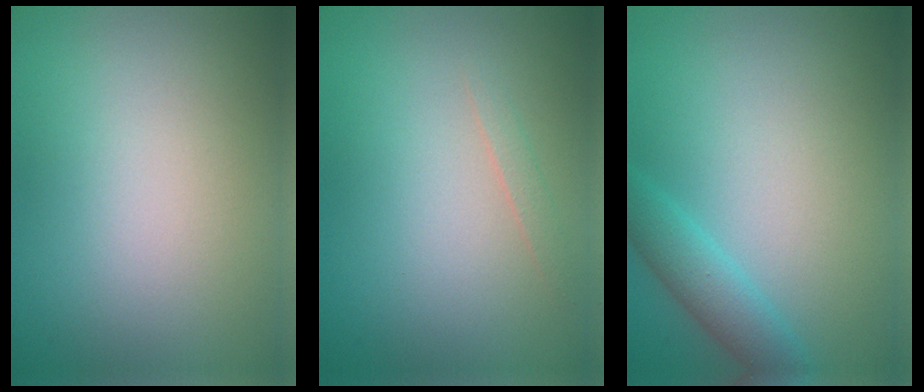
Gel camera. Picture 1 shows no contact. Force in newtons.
{"total": 0.8, "press": 0.8, "slide": 0.0}
{"total": 2.9, "press": 2.9, "slide": 0.2}